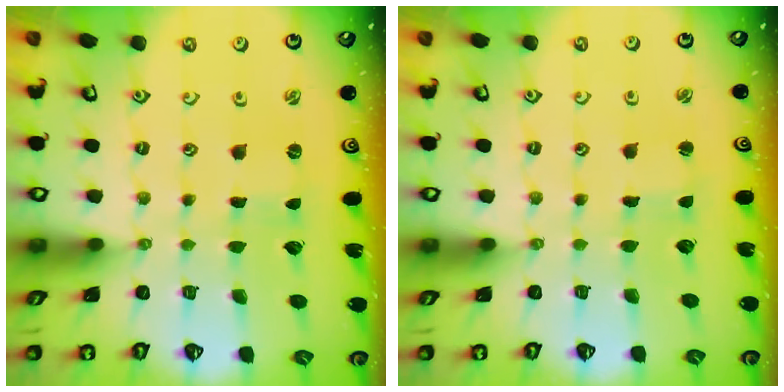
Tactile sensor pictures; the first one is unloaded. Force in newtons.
{"total": 1.8, "press": 1.7, "slide": 0.3}